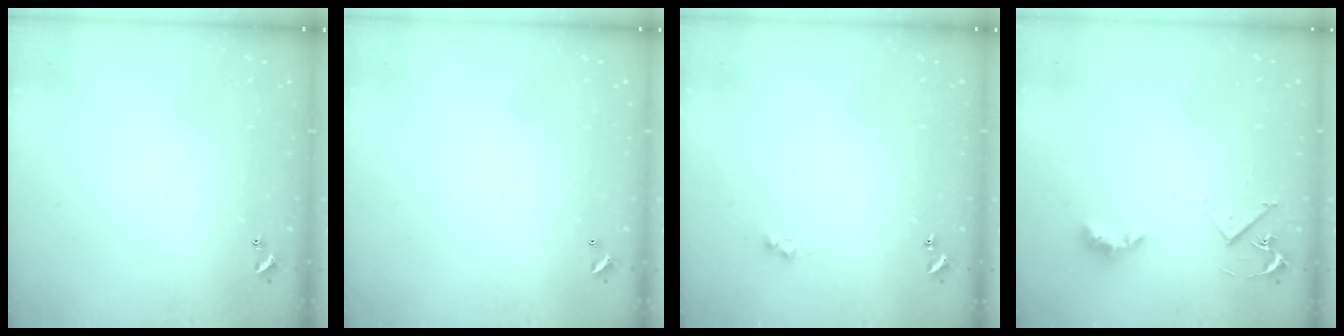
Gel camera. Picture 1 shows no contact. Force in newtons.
{"total": 2.8, "press": 2.8, "slide": 0.1}
{"total": 1.0, "press": 0.9, "slide": 0.4}
{"total": 3.6, "press": 3.5, "slide": 0.6}